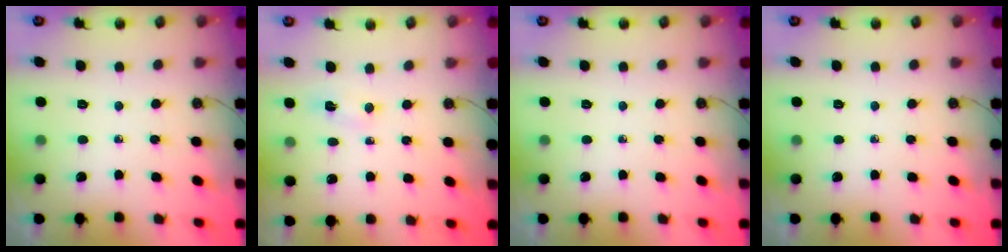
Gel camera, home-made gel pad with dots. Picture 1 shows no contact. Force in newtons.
{"total": 12.3, "press": 2.8, "slide": 11.9}
{"total": 0.0}
{"total": 0.0}